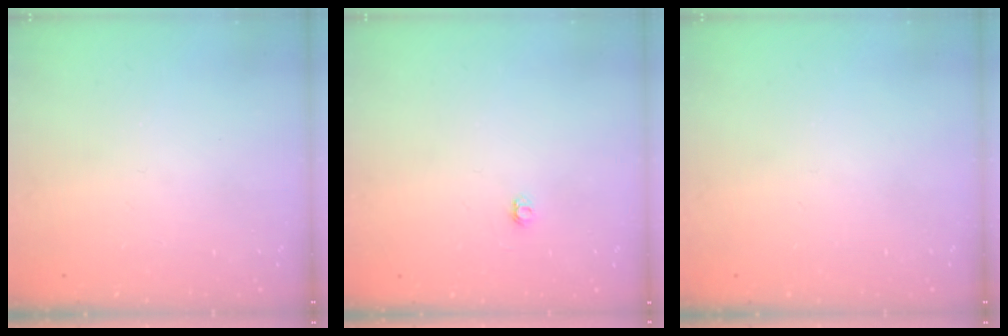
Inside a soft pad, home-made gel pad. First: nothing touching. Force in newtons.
{"total": 2.9, "press": 2.9, "slide": 0.3}
{"total": 0.0}